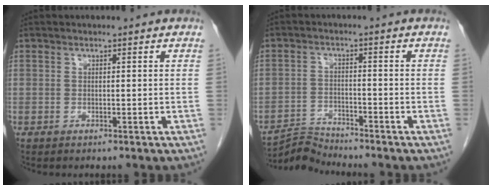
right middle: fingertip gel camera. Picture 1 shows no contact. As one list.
[{"total": 4.4, "force": [-4.1, -1.1, -1.2], "torque": [0.018, -0.012, -0.076]}]